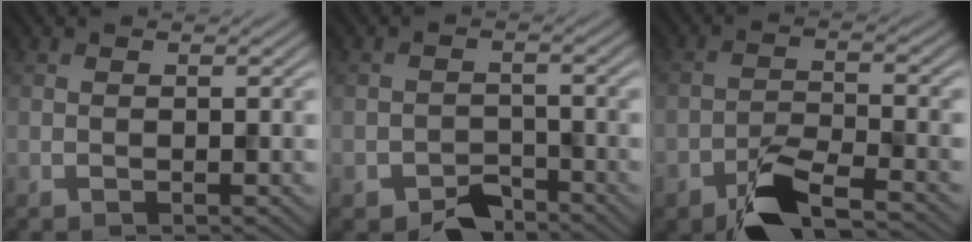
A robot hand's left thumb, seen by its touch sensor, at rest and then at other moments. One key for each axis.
{"total": 4.1, "fx": -3.1, "fy": 2.2, "fz": 1.5, "tx": -0.022, "ty": -0.006, "tz": -0.057}
{"total": 6.9, "fx": -4.8, "fy": 2.3, "fz": 4.3, "tx": -0.080, "ty": 0.000, "tz": -0.093}